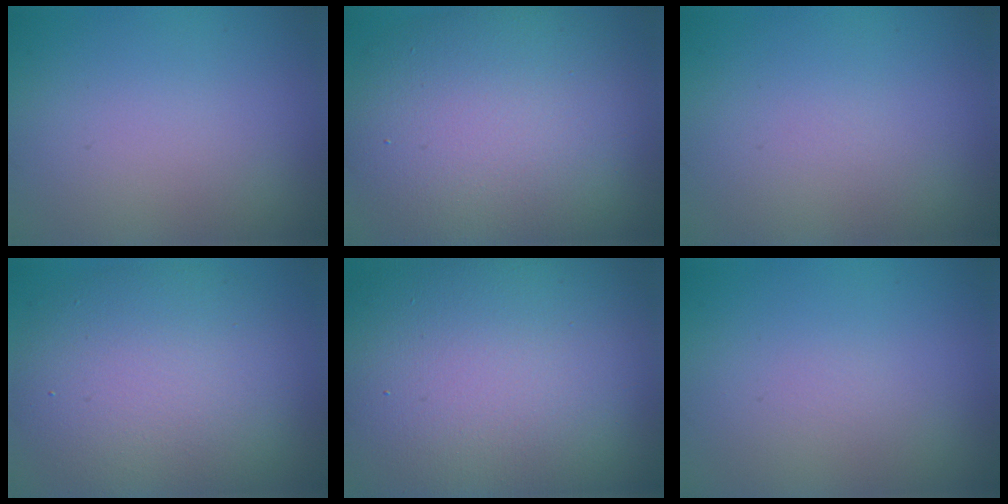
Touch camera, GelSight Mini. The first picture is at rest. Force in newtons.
{"total": 12.4, "press": 12.4, "slide": 0.5}
{"total": 0.0}
{"total": 9.5, "press": 9.5, "slide": 0.4}
{"total": 20.6, "press": 20.6, "slide": 1.1}
{"total": 0.0}